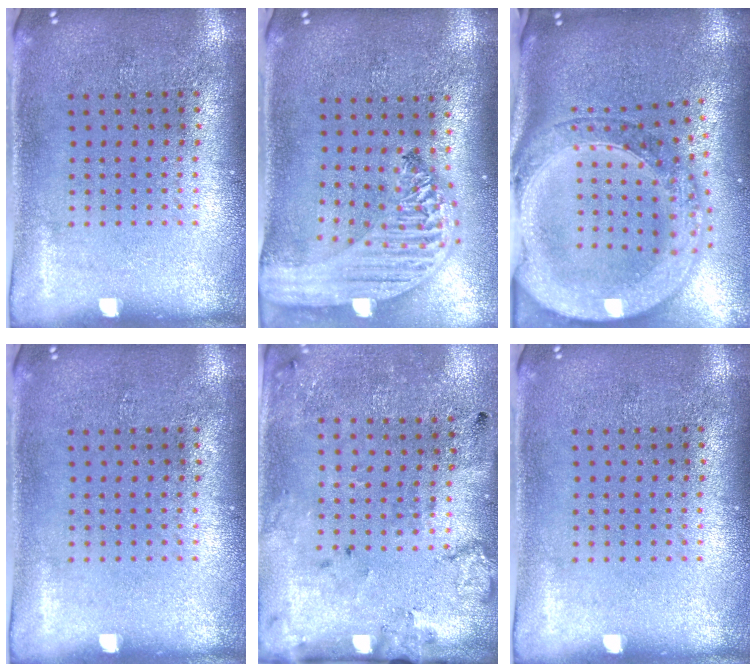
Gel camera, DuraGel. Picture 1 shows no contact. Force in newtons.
{"total": 2.6, "press": 2.1, "slide": 1.6}
{"total": 4.0, "press": 3.1, "slide": 2.5}
{"total": 0.0}
{"total": 2.2, "press": 1.4, "slide": 1.7}
{"total": 0.0}